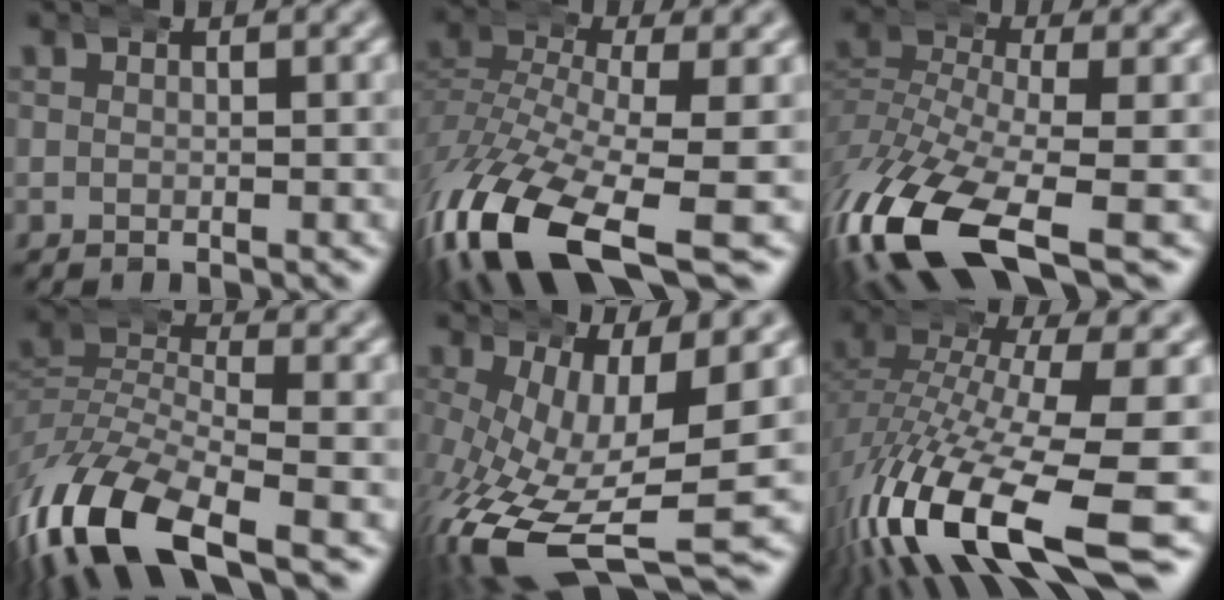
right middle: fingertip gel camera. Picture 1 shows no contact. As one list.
[{"total": 11.0, "force": [-5.9, 5.0, 7.8], "torque": [-0.183, -0.054, -0.071]}, {"total": 9.7, "force": [-4.6, 4.7, 7.2], "torque": [-0.174, -0.047, -0.055]}, {"total": 10.5, "force": [-5.8, 5.4, 6.9], "torque": [-0.171, -0.042, -0.075]}, {"total": 11.3, "force": [-4.3, 5.3, 9.0], "torque": [-0.187, -0.060, -0.040]}, {"total": 13.7, "force": [-6.7, 5.9, 10.4], "torque": [-0.228, -0.056, -0.079]}]